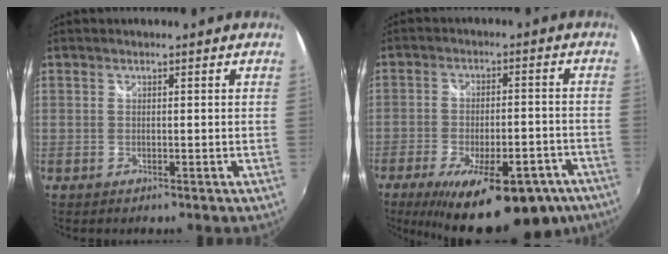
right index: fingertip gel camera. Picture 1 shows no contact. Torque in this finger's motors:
{"motor_torque": [1.96, -0.18, 1.05, 0.21]}